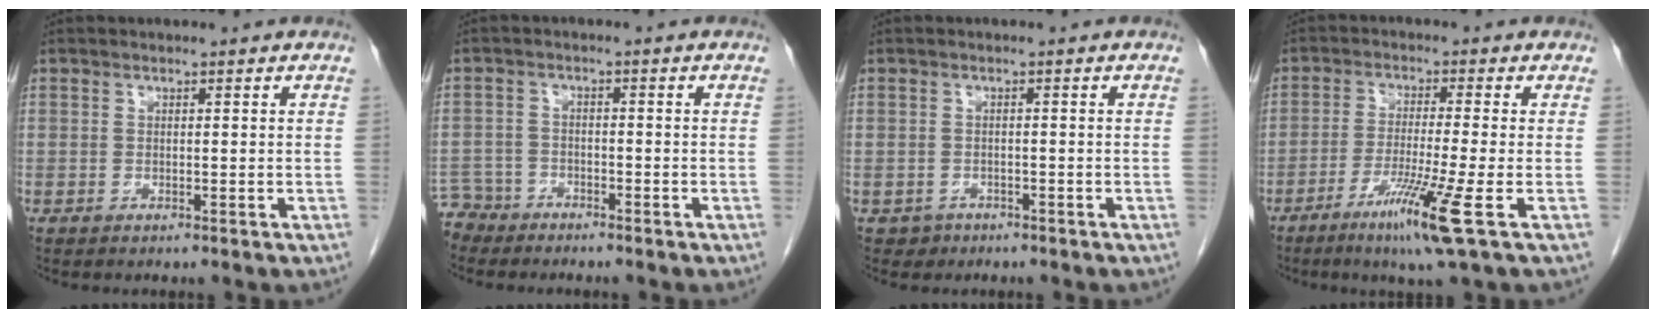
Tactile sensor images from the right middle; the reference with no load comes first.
{"total": 4.8, "force": [-4.3, 2.0, -0.7], "torque": [0.013, -0.003, -0.086]}
{"total": 1.7, "force": [-1.0, 1.4, -0.2], "torque": [0.002, 0.008, -0.014]}
{"total": 8.6, "force": [-4.1, -1.5, 7.4], "torque": [-0.135, -0.030, -0.077]}